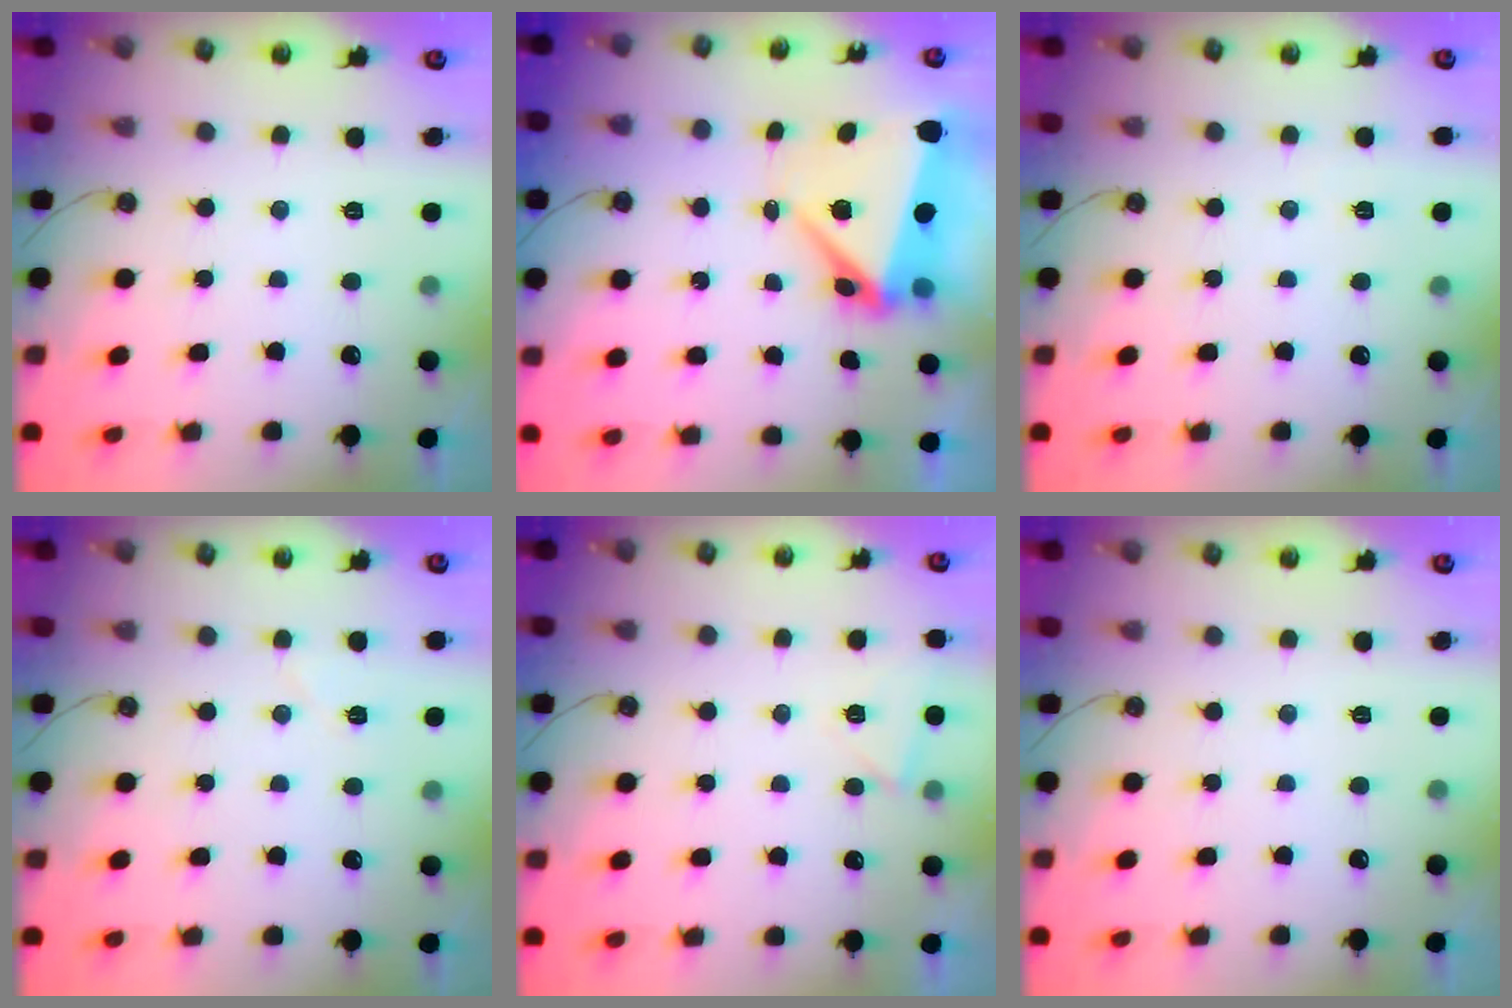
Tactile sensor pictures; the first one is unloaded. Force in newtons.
{"total": 9.4, "press": 9.1, "slide": 2.2}
{"total": 1.6, "press": 1.5, "slide": 0.5}
{"total": 4.4, "press": 4.2, "slide": 1.4}
{"total": 4.4, "press": 2.0, "slide": 4.0}
{"total": 0.0}